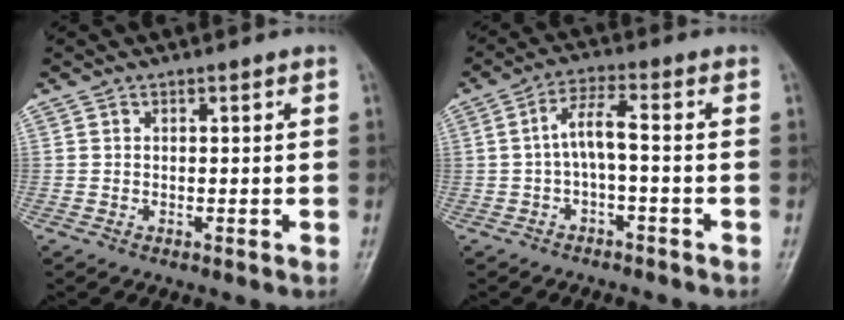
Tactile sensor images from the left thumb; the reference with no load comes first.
{"total": 5.0, "force": [-0.9, 1.1, 4.8], "torque": [-0.098, 0.033, -0.021]}